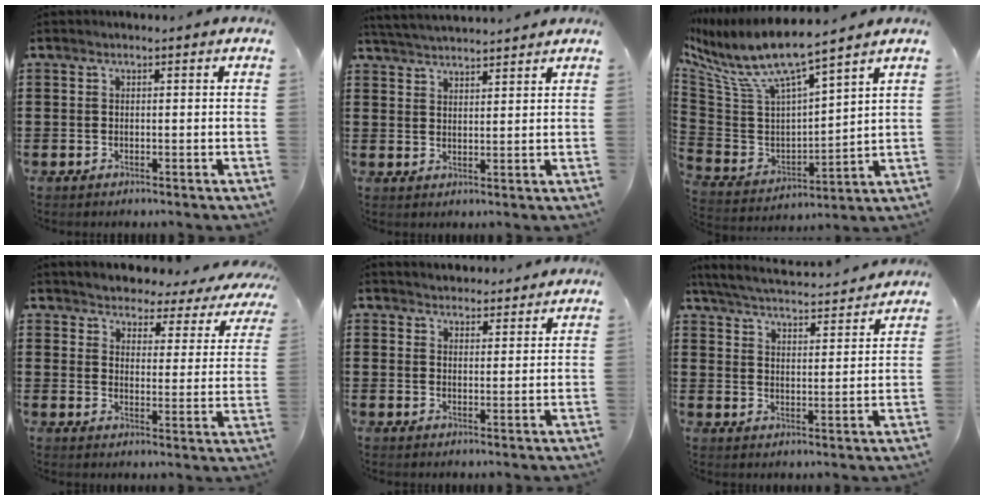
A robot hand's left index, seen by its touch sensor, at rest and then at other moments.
{"total": 3.2, "force": [3.2, -0.2, 0.1], "torque": [-0.014, -0.011, 0.059]}
{"total": 8.8, "force": [6.8, 1.4, 5.3], "torque": [-0.140, -0.055, 0.112]}
{"total": 3.2, "force": [3.1, 0.3, -0.3], "torque": [-0.021, -0.031, 0.047]}
{"total": 2.9, "force": [2.9, 0.4, -0.3], "torque": [-0.003, -0.008, 0.054]}
{"total": 4.5, "force": [4.4, -0.3, 1.1], "torque": [-0.045, -0.036, 0.070]}